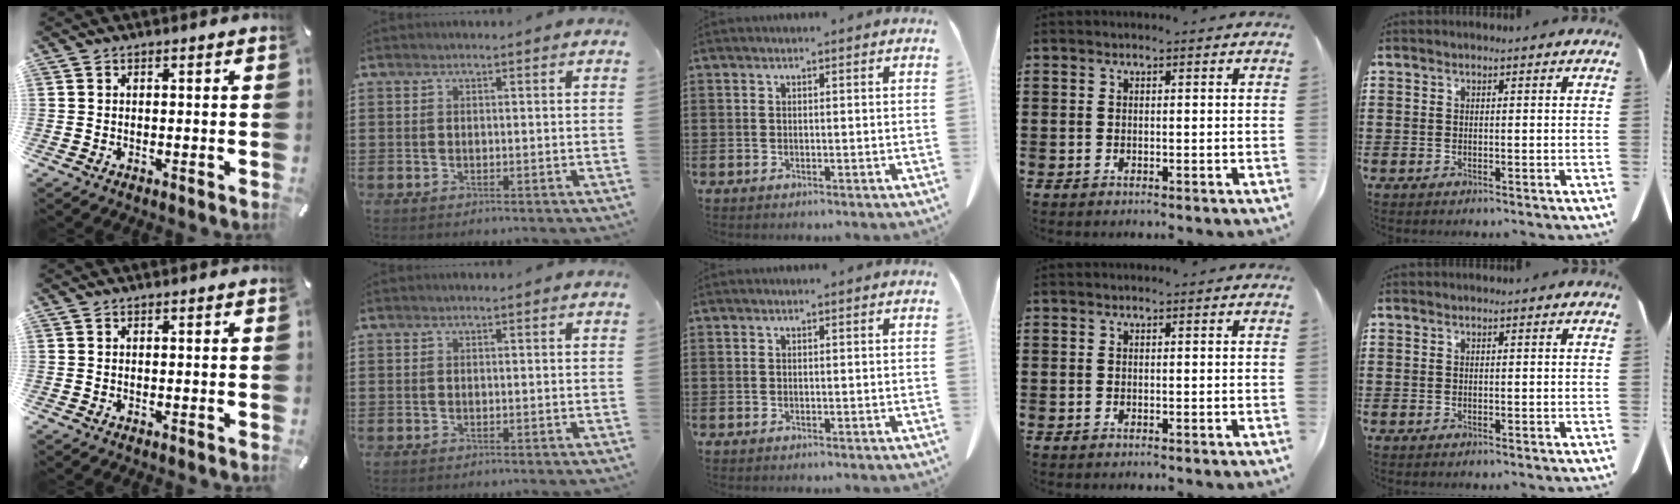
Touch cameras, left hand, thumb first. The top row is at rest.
{}